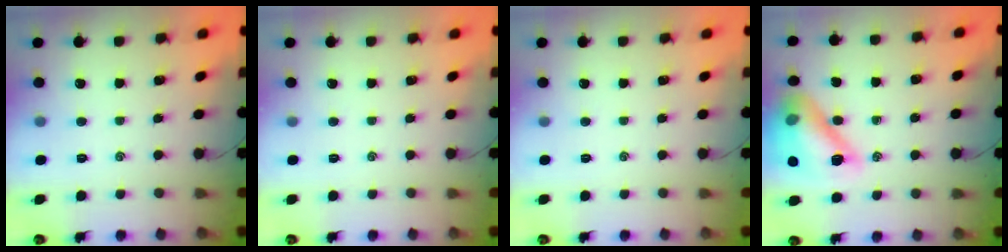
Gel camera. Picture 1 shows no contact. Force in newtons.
{"total": 0.0}
{"total": 0.0}
{"total": 17.4, "press": 17.4, "slide": 1.4}